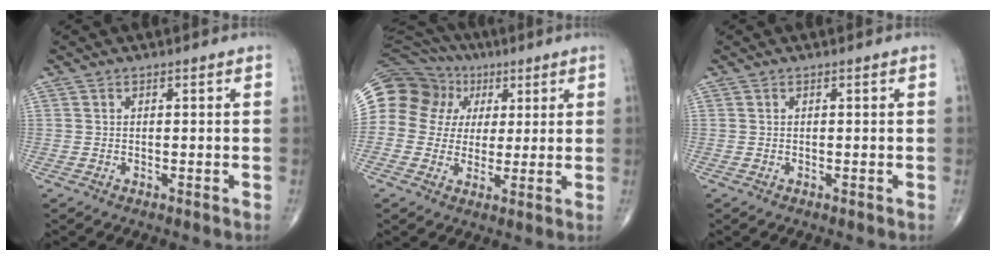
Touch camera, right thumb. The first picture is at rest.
{"total": 21.8, "force": [6.5, 19.0, 8.5], "torque": [-0.201, 0.069, 0.127]}
{"total": 0.0}